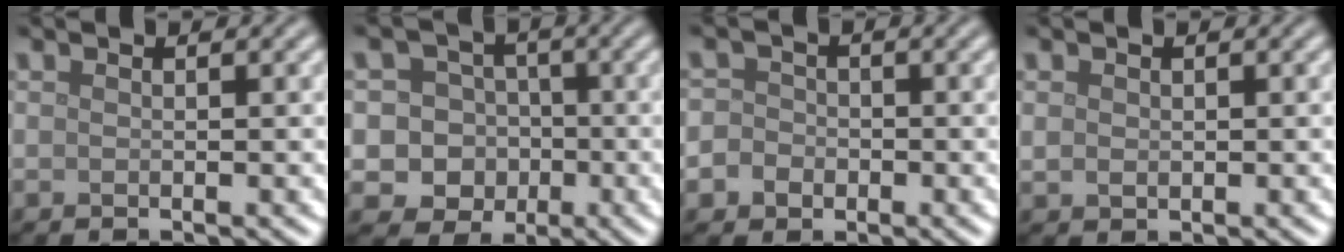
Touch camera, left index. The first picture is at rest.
{"total": 8.4, "force": [-1.9, 7.8, 2.5], "torque": [-0.029, 0.008, -0.062]}
{"total": 3.3, "force": [-1.0, 3.1, 0.8], "torque": [0.013, 0.010, -0.040]}
{"total": 1.0, "force": [0.3, 0.8, 0.4], "torque": [-0.009, -0.003, 0.010]}